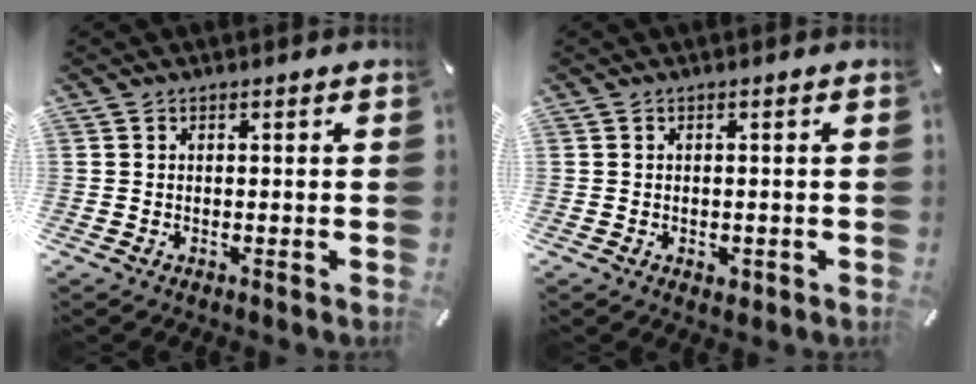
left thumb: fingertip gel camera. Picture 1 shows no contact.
{"total": 1.5, "force": [-0.5, 1.2, 0.8], "torque": [-0.014, 0.001, -0.008]}